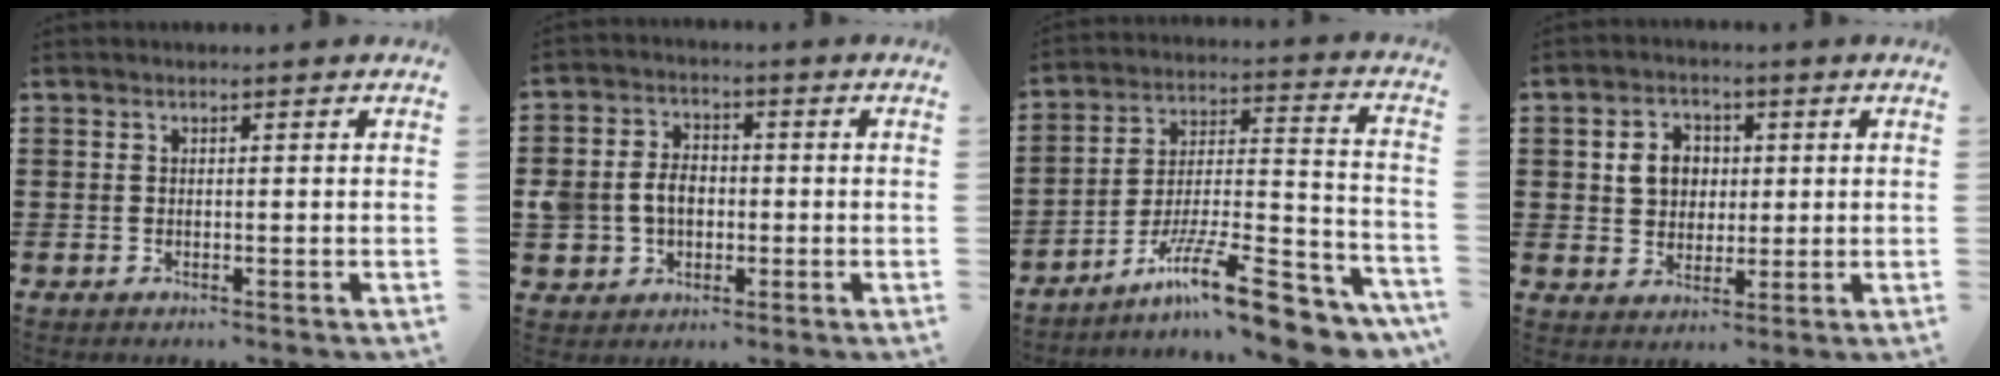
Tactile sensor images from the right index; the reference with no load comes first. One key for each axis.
{"total": 5.8, "fx": -0.7, "fy": 4.8, "fz": 3.2, "tx": -0.084, "ty": 0.009, "tz": -0.016}
{"total": 14.9, "fx": -10.5, "fy": 2.9, "fz": 10.1, "tx": -0.156, "ty": 0.029, "tz": -0.186}
{"total": 5.4, "fx": 0.8, "fy": 4.7, "fz": 2.7, "tx": -0.061, "ty": 0.014, "tz": 0.011}